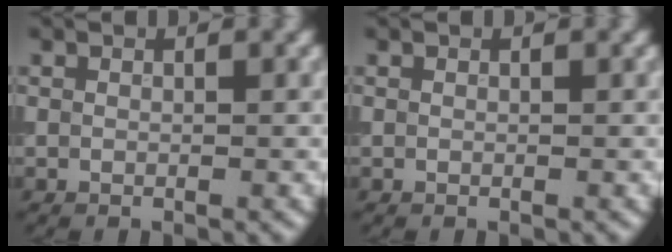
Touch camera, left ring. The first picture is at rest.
{"total": 0.0}